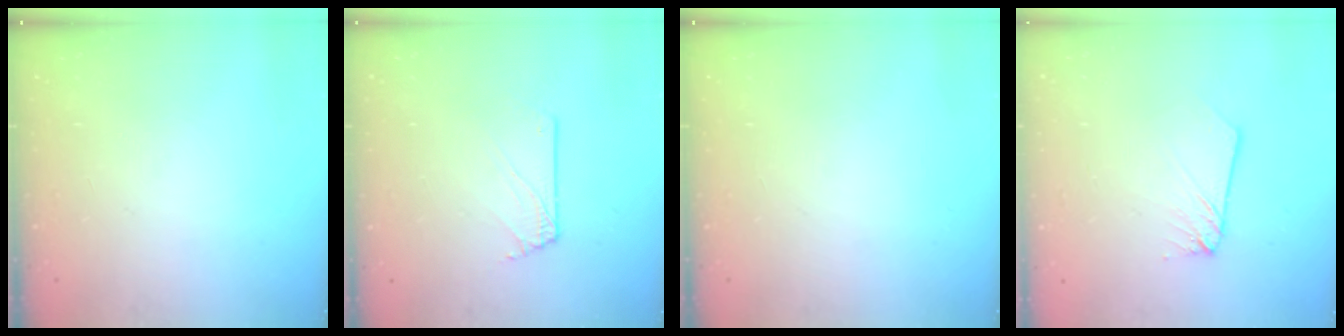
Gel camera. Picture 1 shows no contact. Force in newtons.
{"total": 1.7, "press": 1.7, "slide": 0.2}
{"total": 0.0}
{"total": 2.3, "press": 2.3, "slide": 0.2}